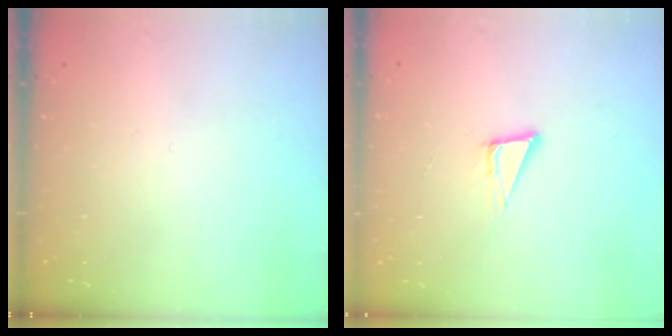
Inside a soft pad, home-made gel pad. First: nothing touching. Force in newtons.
{"total": 4.9, "press": 3.8, "slide": 3.0}